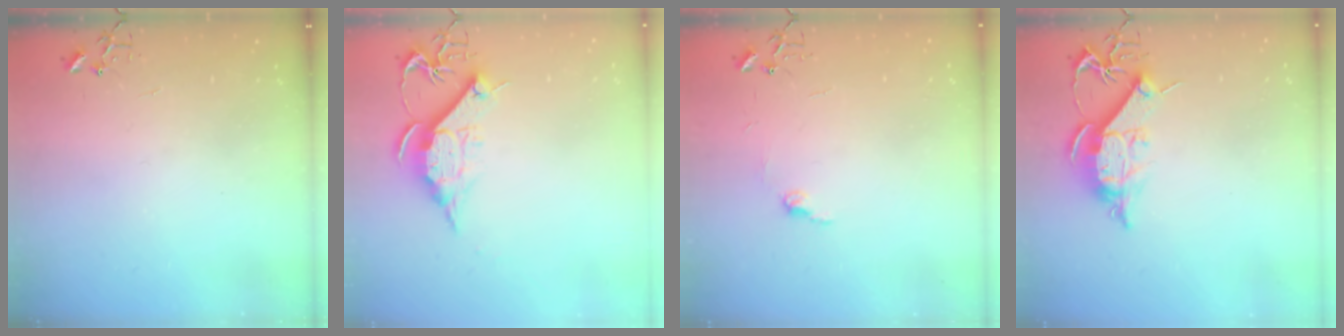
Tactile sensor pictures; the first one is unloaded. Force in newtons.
{"total": 11.2, "press": 11.2, "slide": 0.2}
{"total": 6.6, "press": 6.6, "slide": 0.7}
{"total": 12.5, "press": 12.5, "slide": 0.7}